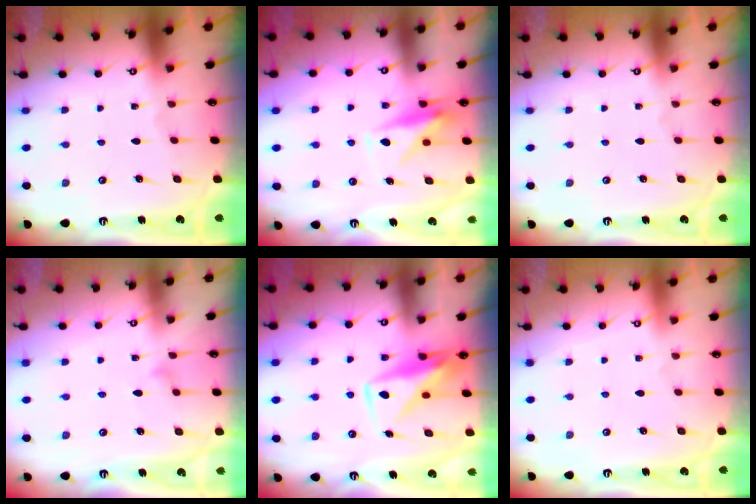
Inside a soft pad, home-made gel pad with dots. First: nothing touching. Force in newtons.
{"total": 10.3, "press": 10.3, "slide": 0.4}
{"total": 0.0}
{"total": 7.0, "press": 7.0, "slide": 0.4}
{"total": 9.6, "press": 9.6, "slide": 0.6}
{"total": 4.0, "press": 4.0, "slide": 0.1}